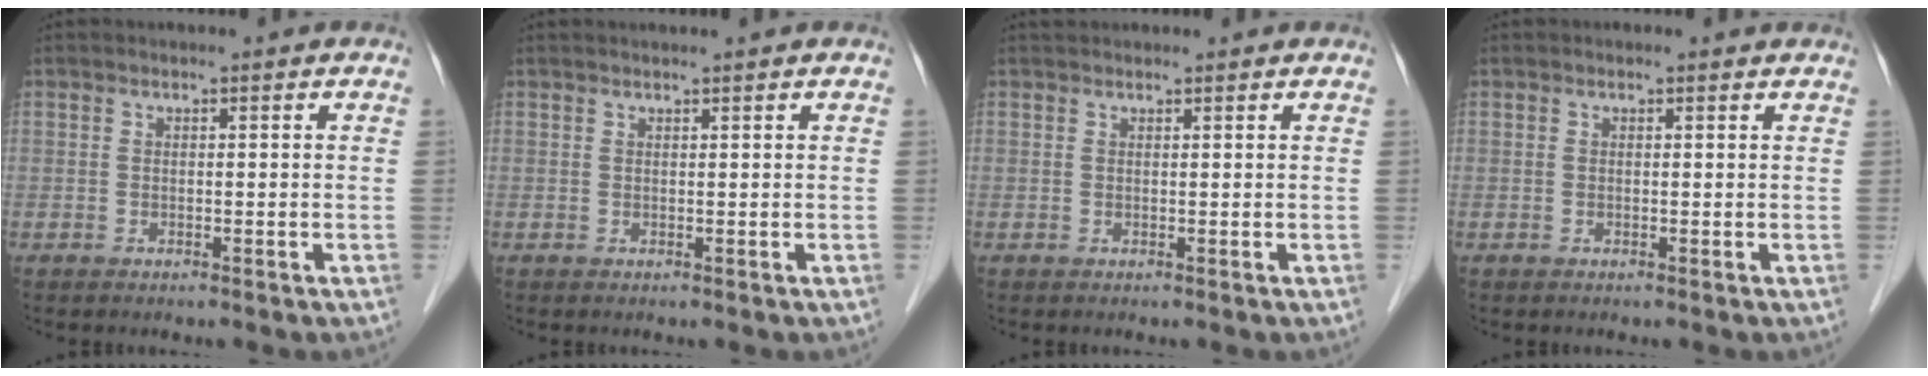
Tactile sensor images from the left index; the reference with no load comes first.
{"total": 1.7, "force": [1.6, -0.2, 0.7], "torque": [-0.006, 0.018, 0.027]}
{"total": 1.9, "force": [1.8, 0.3, 0.4], "torque": [-0.009, 0.028, 0.033]}
{"total": 0.7, "force": [0.6, 0.2, 0.1], "torque": [-0.012, -0.001, 0.002]}